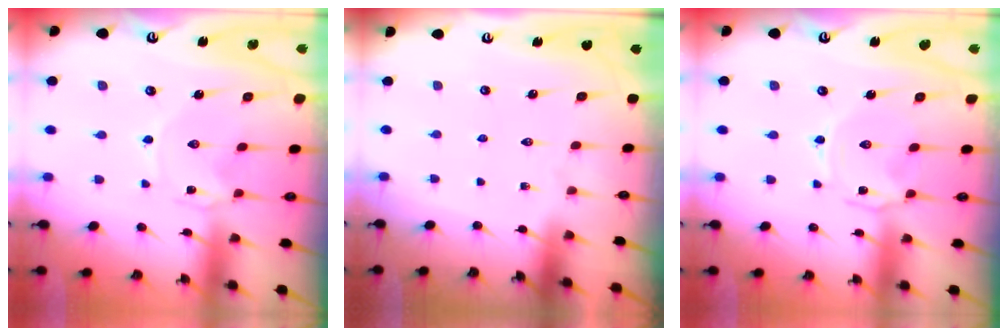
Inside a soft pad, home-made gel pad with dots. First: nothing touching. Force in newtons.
{"total": 0.0}
{"total": 1.4, "press": 1.3, "slide": 0.5}